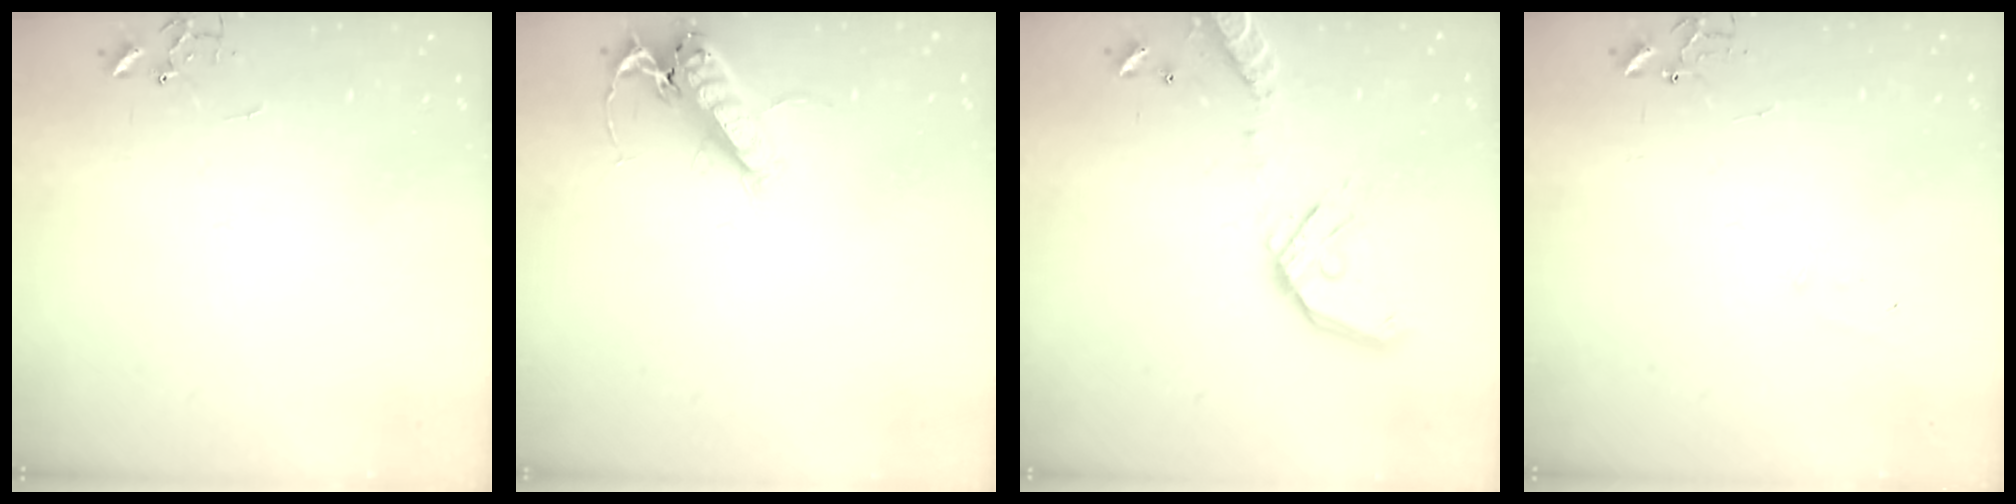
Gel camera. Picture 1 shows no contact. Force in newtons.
{"total": 14.1, "press": 14.0, "slide": 1.8}
{"total": 15.4, "press": 15.1, "slide": 2.8}
{"total": 5.6, "press": 5.6, "slide": 0.7}